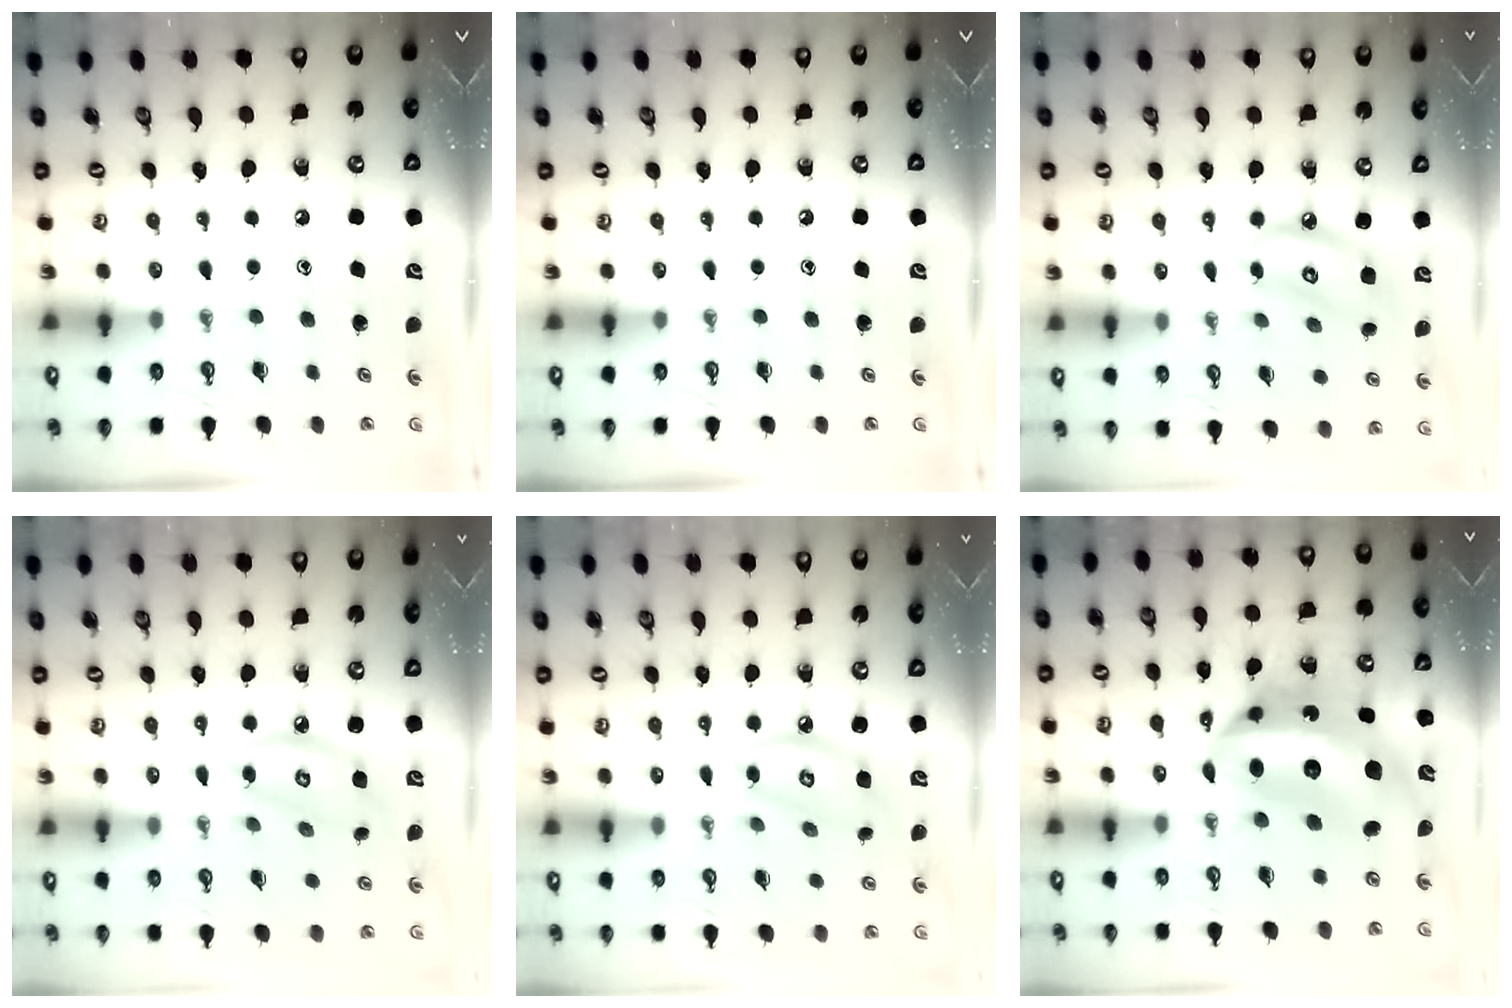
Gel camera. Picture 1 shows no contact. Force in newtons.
{"total": 0.0}
{"total": 8.9, "press": 8.8, "slide": 0.9}
{"total": 7.8, "press": 7.8, "slide": 0.7}
{"total": 7.8, "press": 7.8, "slide": 0.7}
{"total": 16.1, "press": 16.0, "slide": 1.5}